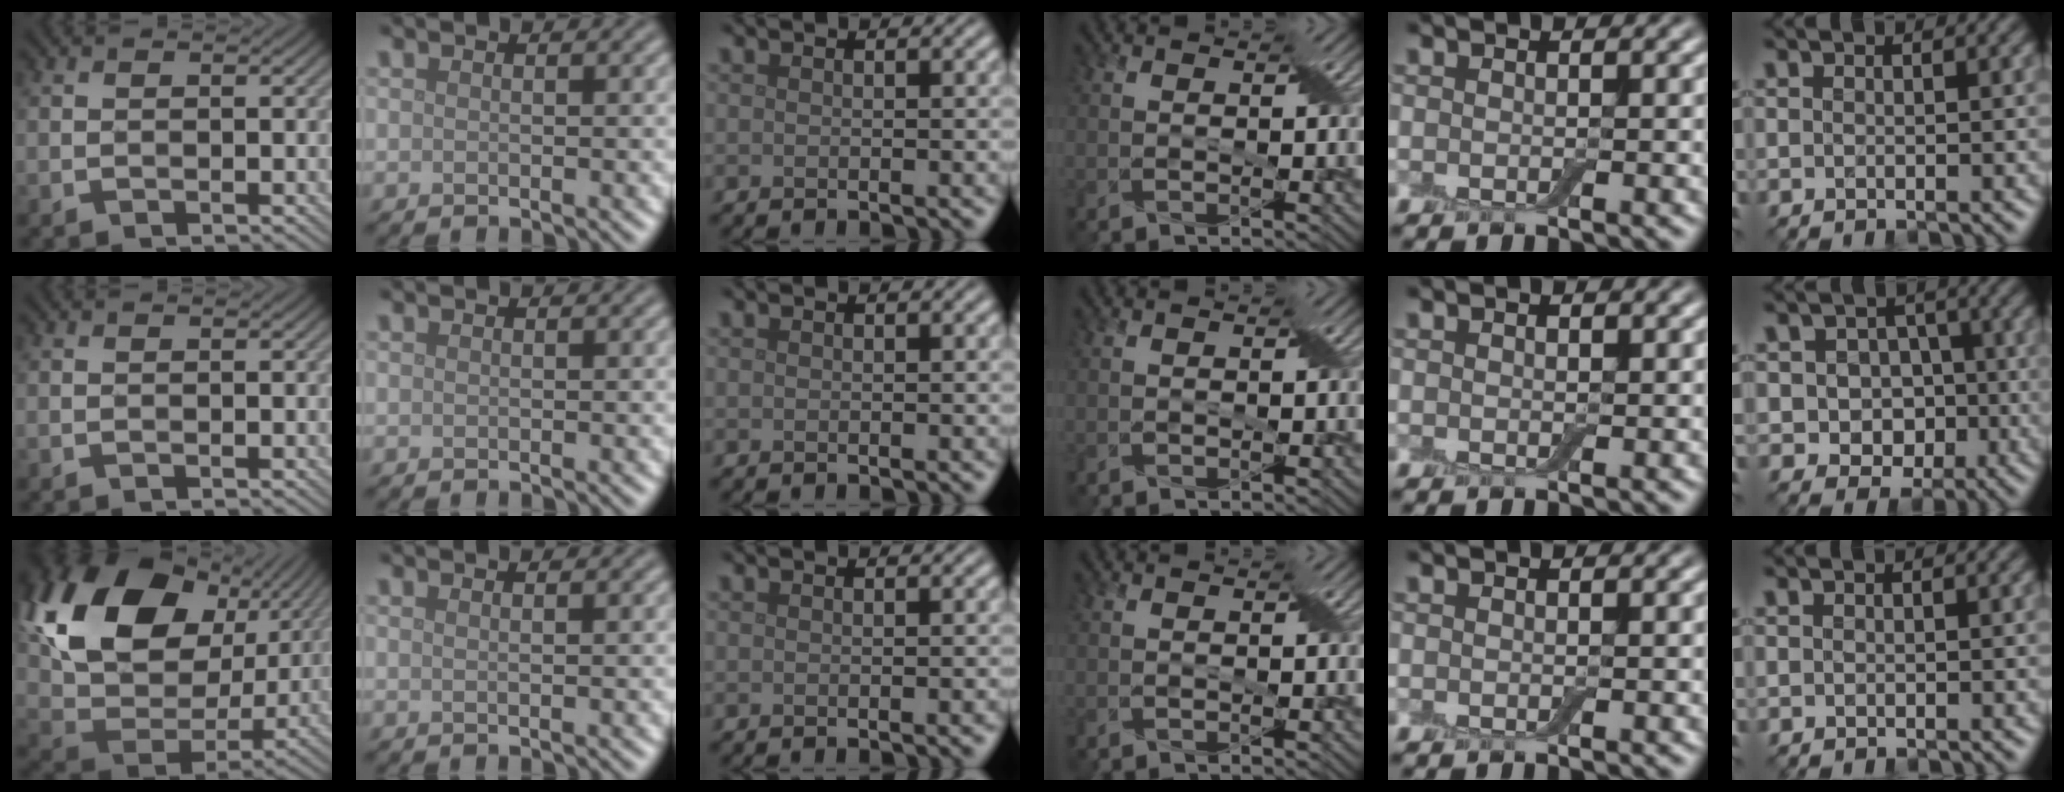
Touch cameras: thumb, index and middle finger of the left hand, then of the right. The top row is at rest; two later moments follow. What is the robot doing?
{"motion": "peel", "object": "adhesive wrap"}